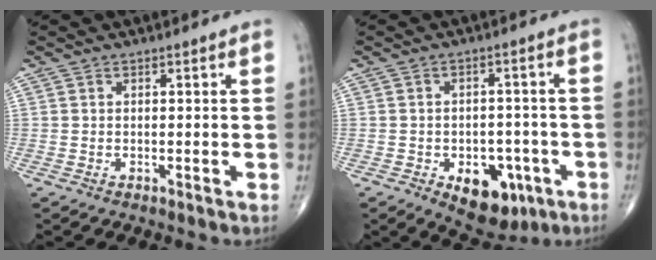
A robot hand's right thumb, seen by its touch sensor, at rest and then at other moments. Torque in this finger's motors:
{"motor_torque": [1.23, 0.96, 0.44, -0.66, 0.05]}